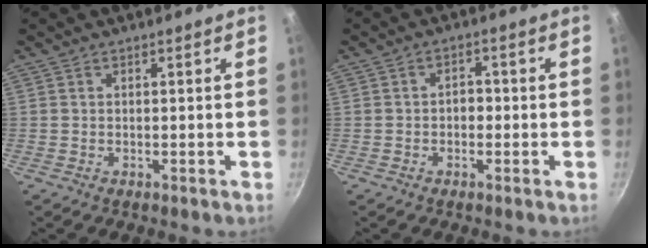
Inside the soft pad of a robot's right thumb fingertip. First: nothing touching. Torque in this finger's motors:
{"motor_torque": [-0.34, 0.27, 0.08, 0.29, 0.01]}